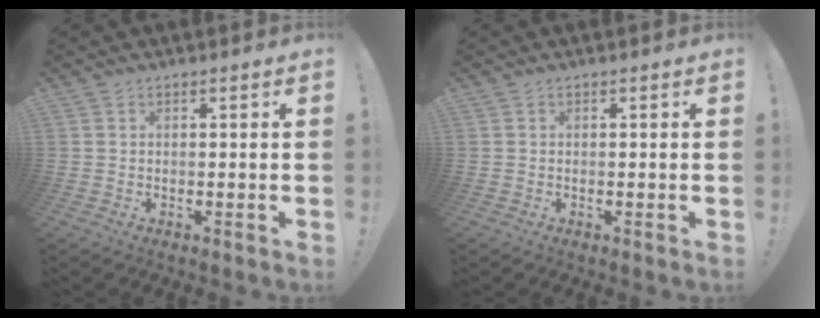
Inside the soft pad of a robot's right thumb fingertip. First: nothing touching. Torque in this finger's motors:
{"motor_torque": [0.15, -0.06, -0.03, 0.03, 0.05]}